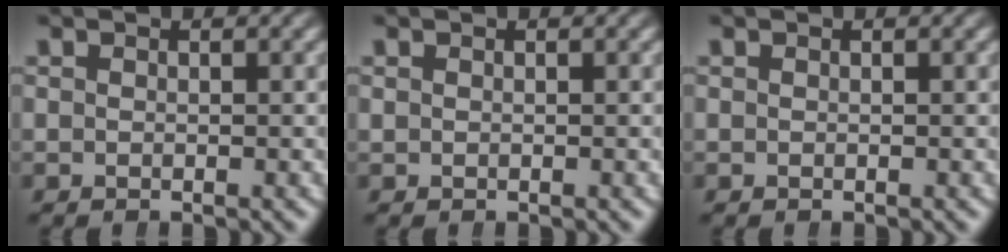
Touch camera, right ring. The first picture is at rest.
{"total": 0.0}
{"total": 0.0}